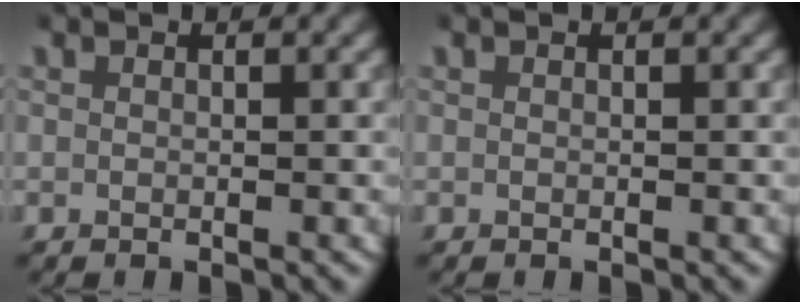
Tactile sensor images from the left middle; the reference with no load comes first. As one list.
[{"total": 0.0}]